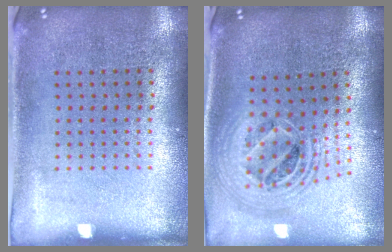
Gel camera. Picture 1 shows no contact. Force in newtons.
{"total": 2.3, "press": 1.7, "slide": 1.4}